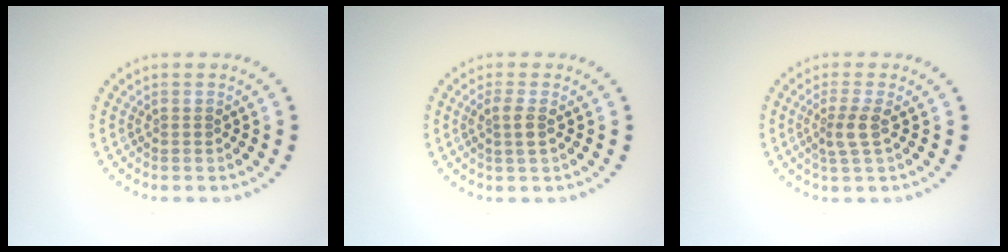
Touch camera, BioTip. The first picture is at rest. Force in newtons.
{"total": 1.5, "press": 1.3, "slide": 0.7}
{"total": 2.1, "press": 1.6, "slide": 1.3}